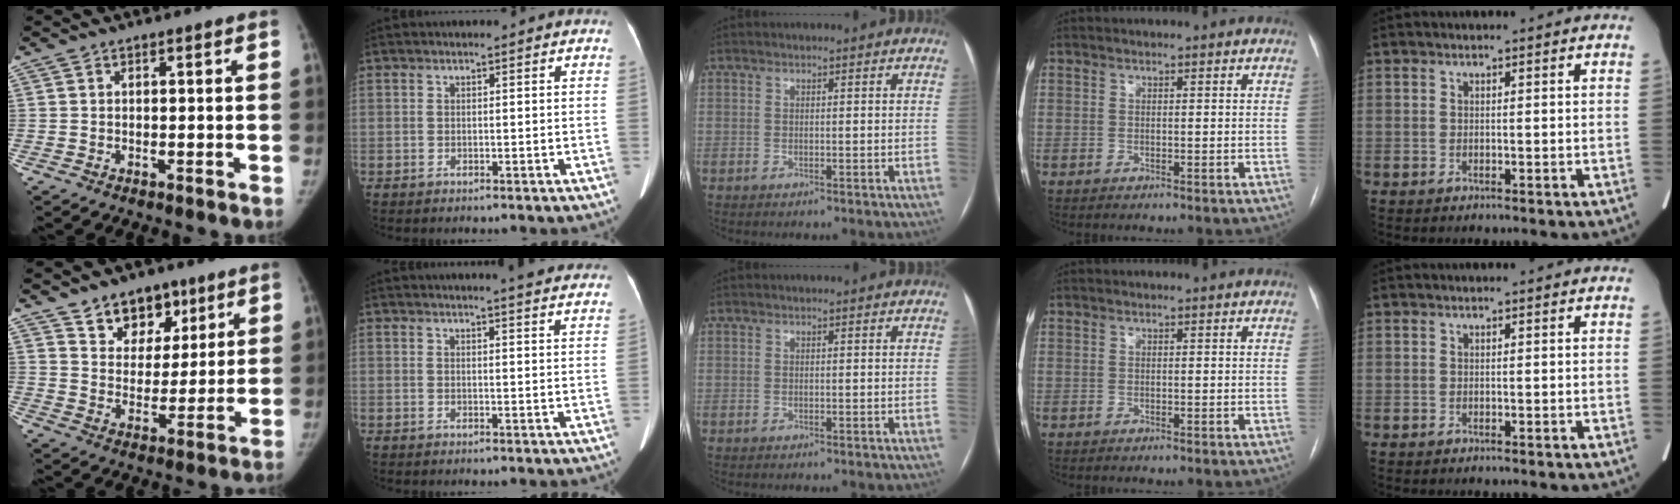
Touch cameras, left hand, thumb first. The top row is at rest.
{"thumb": {"total": 10.7, "force": [6.9, 7.2, 3.9], "torque": [-0.016, -0.036, 0.116]}, "index": {"total": 11.2, "force": [10.2, 0.7, 4.5], "torque": [-0.051, -0.004, 0.099]}}